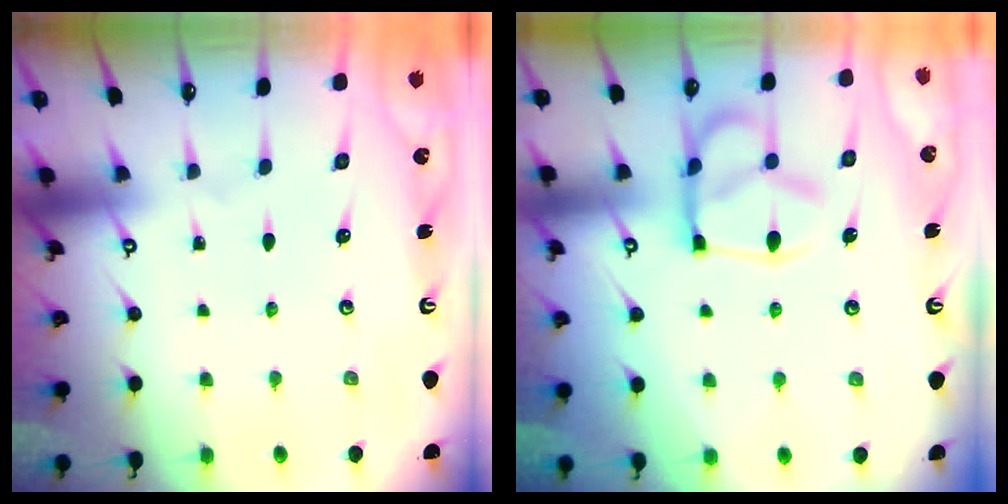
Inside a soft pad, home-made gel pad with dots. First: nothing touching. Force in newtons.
{"total": 9.3, "press": 9.2, "slide": 1.4}